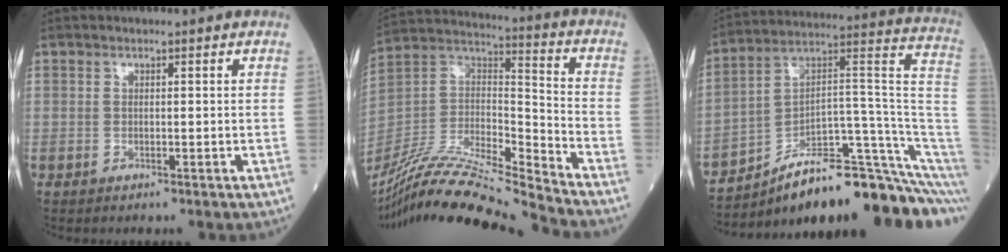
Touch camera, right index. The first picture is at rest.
{"total": 21.5, "force": [-19.8, -0.7, 8.6], "torque": [-0.189, 0.004, -0.358]}
{"total": 20.3, "force": [-14.0, 2.4, 14.5], "torque": [-0.129, 0.073, -0.211]}